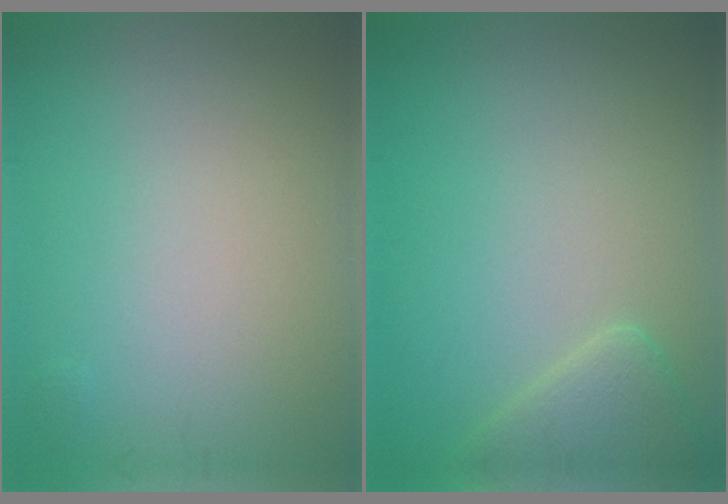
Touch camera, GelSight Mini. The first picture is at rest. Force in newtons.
{"total": 2.8, "press": 2.8, "slide": 0.2}